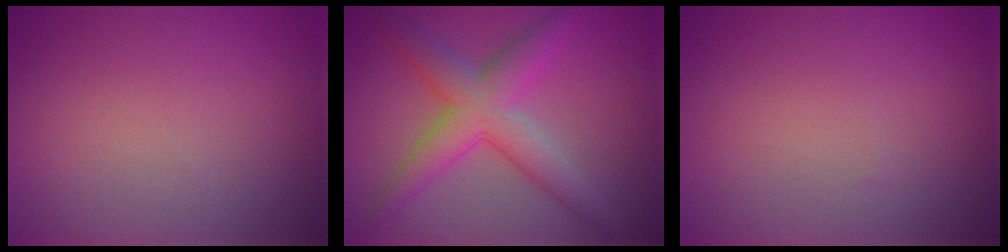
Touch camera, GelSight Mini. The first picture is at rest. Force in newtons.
{"total": 5.4, "press": 5.4, "slide": 0.2}
{"total": 0.0}